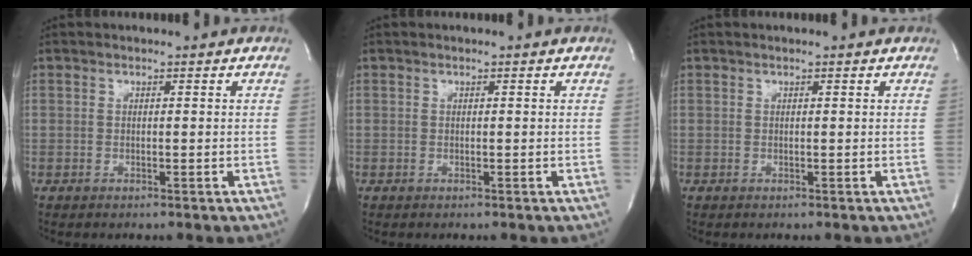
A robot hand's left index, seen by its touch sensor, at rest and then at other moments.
{"total": 0.0}
{"total": 0.8, "force": [0.7, -0.1, 0.4], "torque": [-0.009, 0.005, 0.009]}